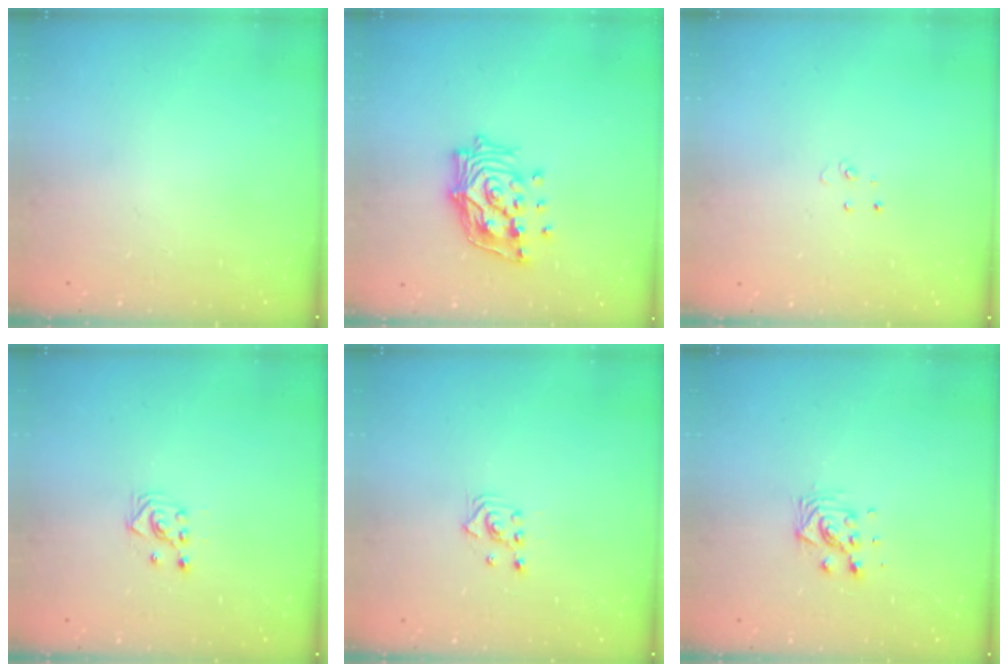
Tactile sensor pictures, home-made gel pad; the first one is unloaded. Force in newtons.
{"total": 14.8, "press": 14.7, "slide": 2.0}
{"total": 2.7, "press": 2.7, "slide": 0.2}
{"total": 2.9, "press": 2.9, "slide": 0.3}
{"total": 2.5, "press": 2.5, "slide": 0.3}
{"total": 7.3, "press": 7.3, "slide": 0.5}